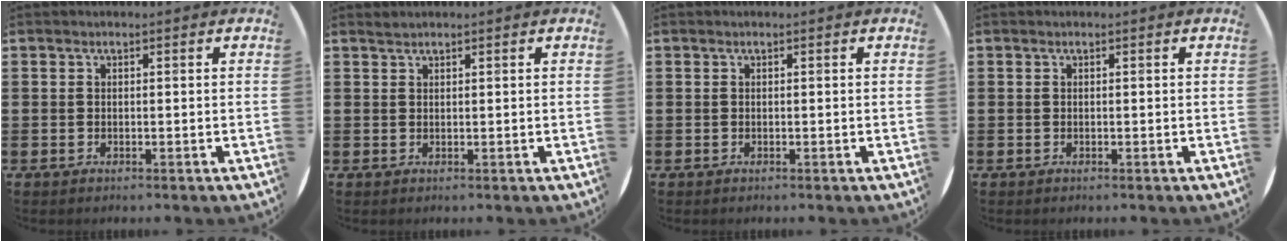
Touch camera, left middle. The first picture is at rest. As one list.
[{"total": 0.6, "force": [0.6, -0.1, 0.0], "torque": [0.001, -0.001, 0.012]}, {"total": 0.0}, {"total": 0.0}]